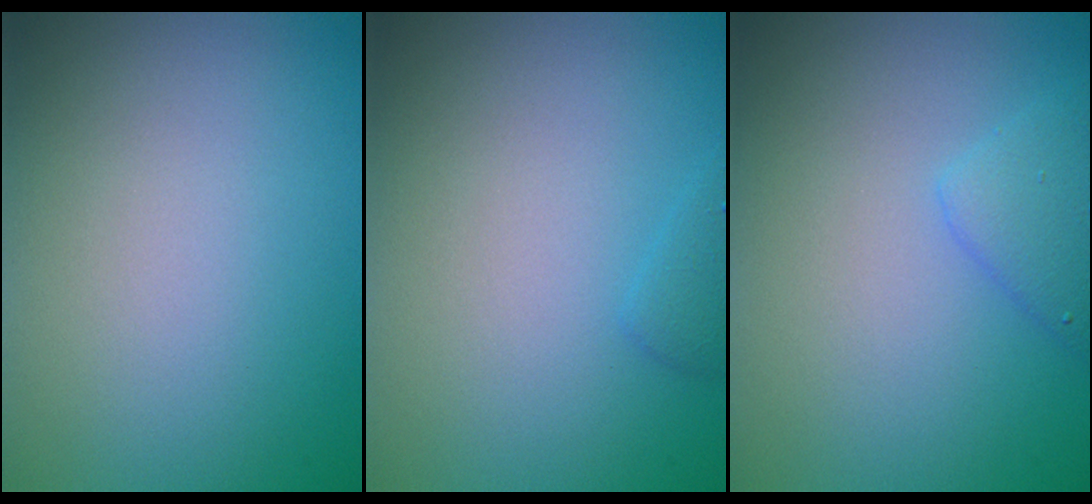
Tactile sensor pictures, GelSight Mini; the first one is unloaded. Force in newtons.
{"total": 1.0, "press": 1.0, "slide": 0.1}
{"total": 2.1, "press": 2.1, "slide": 0.1}